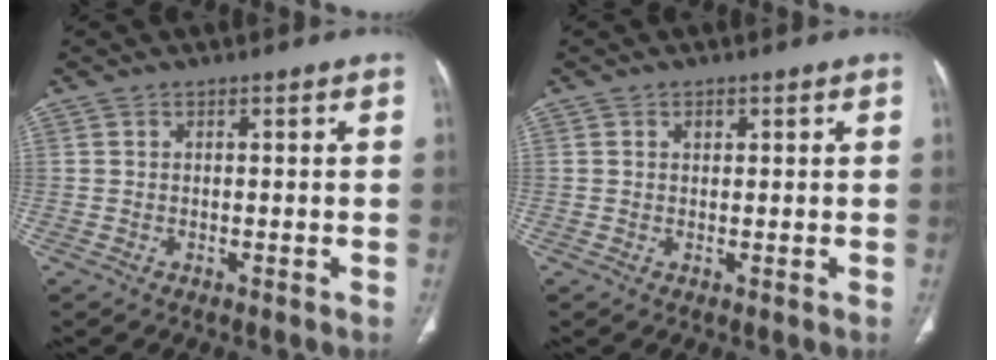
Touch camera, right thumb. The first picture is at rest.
{"total": 1.1, "force": [0.5, 0.8, 0.6], "torque": [-0.004, -0.001, 0.008]}